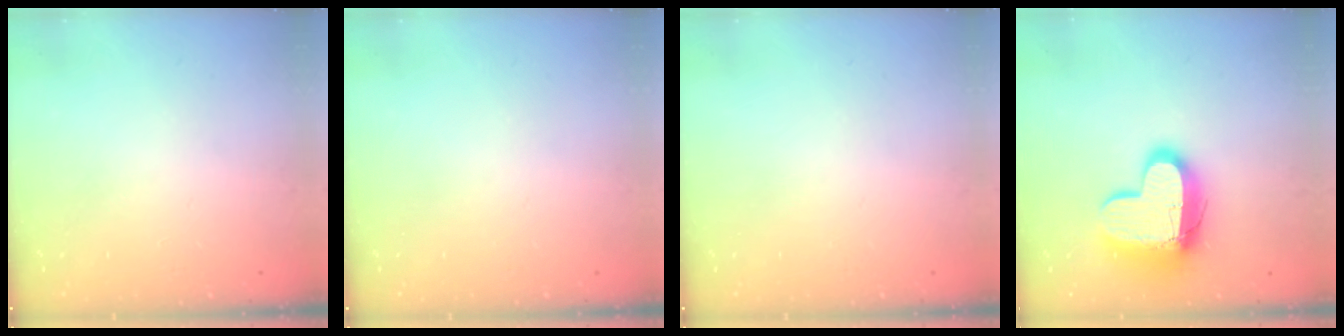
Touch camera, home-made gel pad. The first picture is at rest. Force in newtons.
{"total": 0.0}
{"total": 0.0}
{"total": 15.2, "press": 15.2, "slide": 1.4}